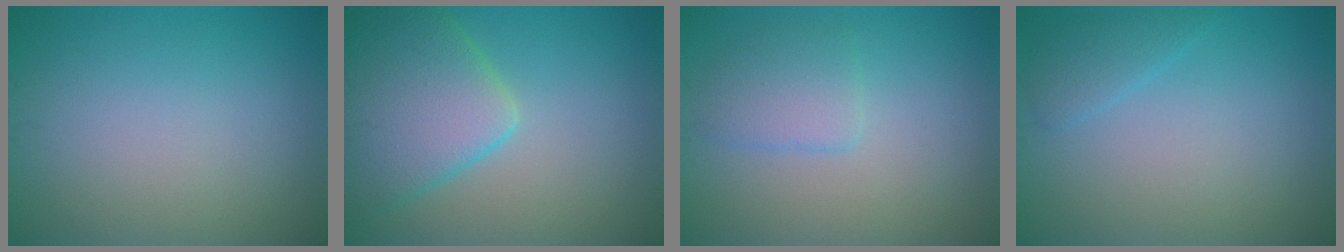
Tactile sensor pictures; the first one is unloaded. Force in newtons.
{"total": 7.4, "press": 7.4, "slide": 0.4}
{"total": 2.4, "press": 2.4, "slide": 0.2}
{"total": 1.5, "press": 1.5, "slide": 0.1}